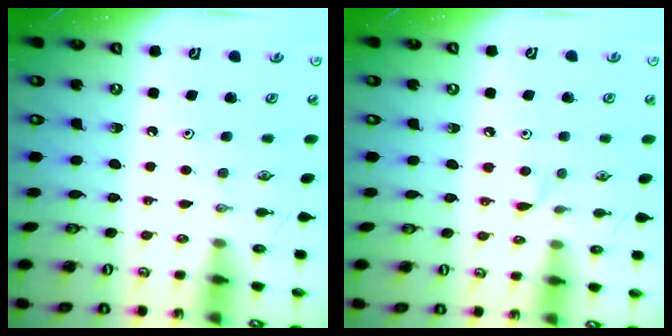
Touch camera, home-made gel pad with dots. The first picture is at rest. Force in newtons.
{"total": 3.6, "press": 3.6, "slide": 0.6}